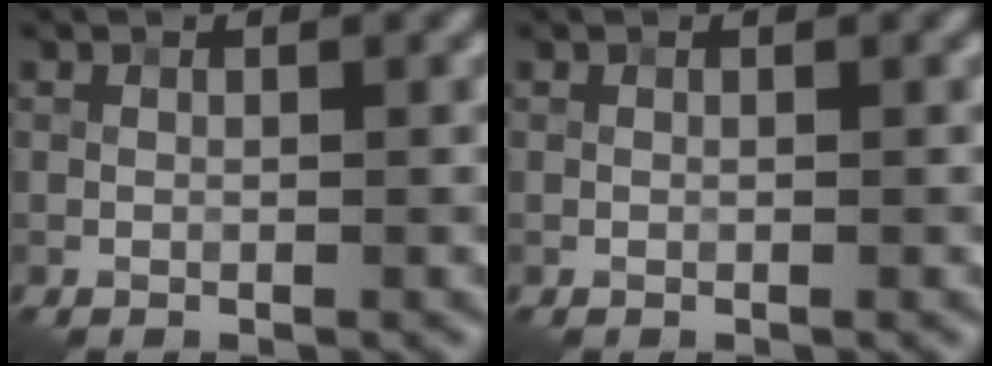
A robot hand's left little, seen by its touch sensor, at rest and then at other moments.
{"total": 0.0}